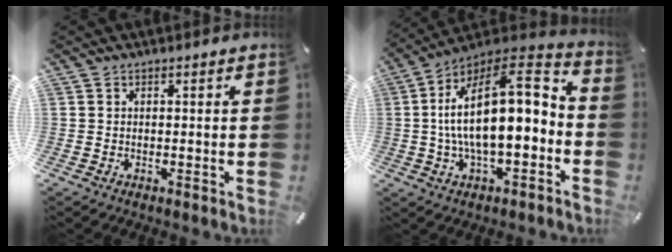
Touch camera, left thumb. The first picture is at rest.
{"total": 18.9, "force": [0.4, 9.2, 16.6], "torque": [-0.281, -0.025, 0.004]}